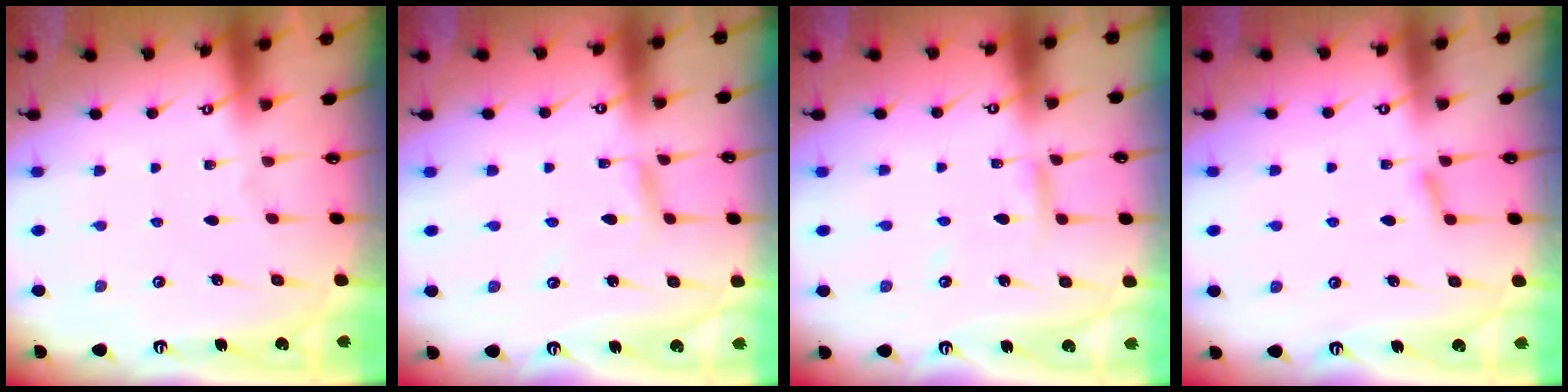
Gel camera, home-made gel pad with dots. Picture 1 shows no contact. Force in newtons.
{"total": 2.5, "press": 2.5, "slide": 0.2}
{"total": 5.1, "press": 5.0, "slide": 0.4}
{"total": 4.7, "press": 4.6, "slide": 0.8}